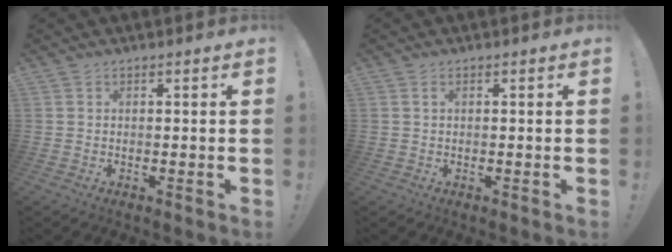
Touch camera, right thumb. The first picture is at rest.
{"total": 0.7, "force": [0.2, 0.1, 0.7], "torque": [-0.019, 0.004, 0.005]}